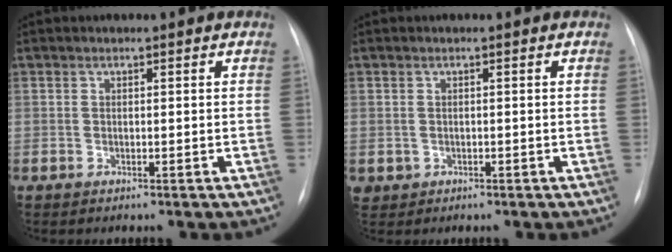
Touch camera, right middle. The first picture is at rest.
{"total": 1.4, "force": [-0.3, 1.3, 0.2], "torque": [-0.003, 0.004, 0.003]}